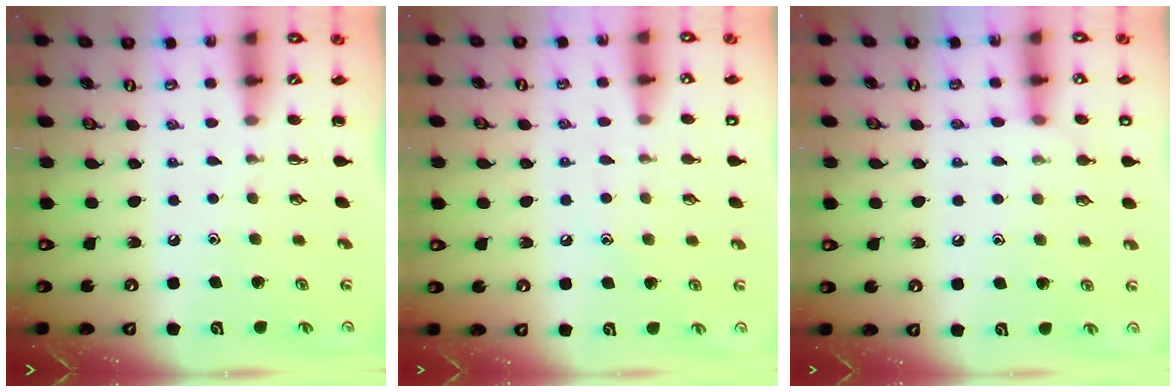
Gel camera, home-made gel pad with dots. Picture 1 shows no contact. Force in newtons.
{"total": 7.8, "press": 7.6, "slide": 1.9}
{"total": 7.8, "press": 7.5, "slide": 2.2}